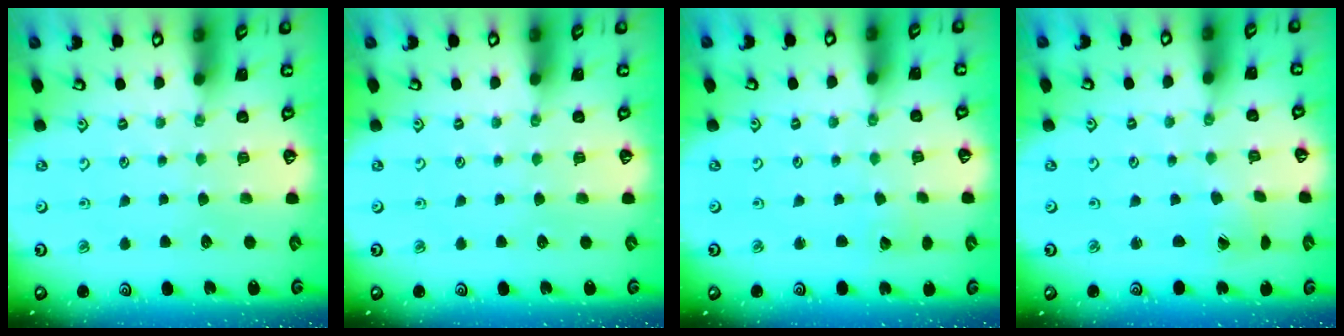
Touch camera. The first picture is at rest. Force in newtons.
{"total": 0.0}
{"total": 2.5, "press": 2.5, "slide": 0.4}
{"total": 1.7, "press": 1.7, "slide": 0.1}